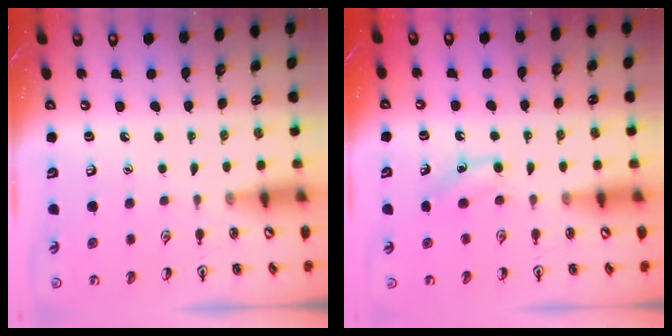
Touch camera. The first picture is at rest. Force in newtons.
{"total": 3.9, "press": 3.7, "slide": 1.3}